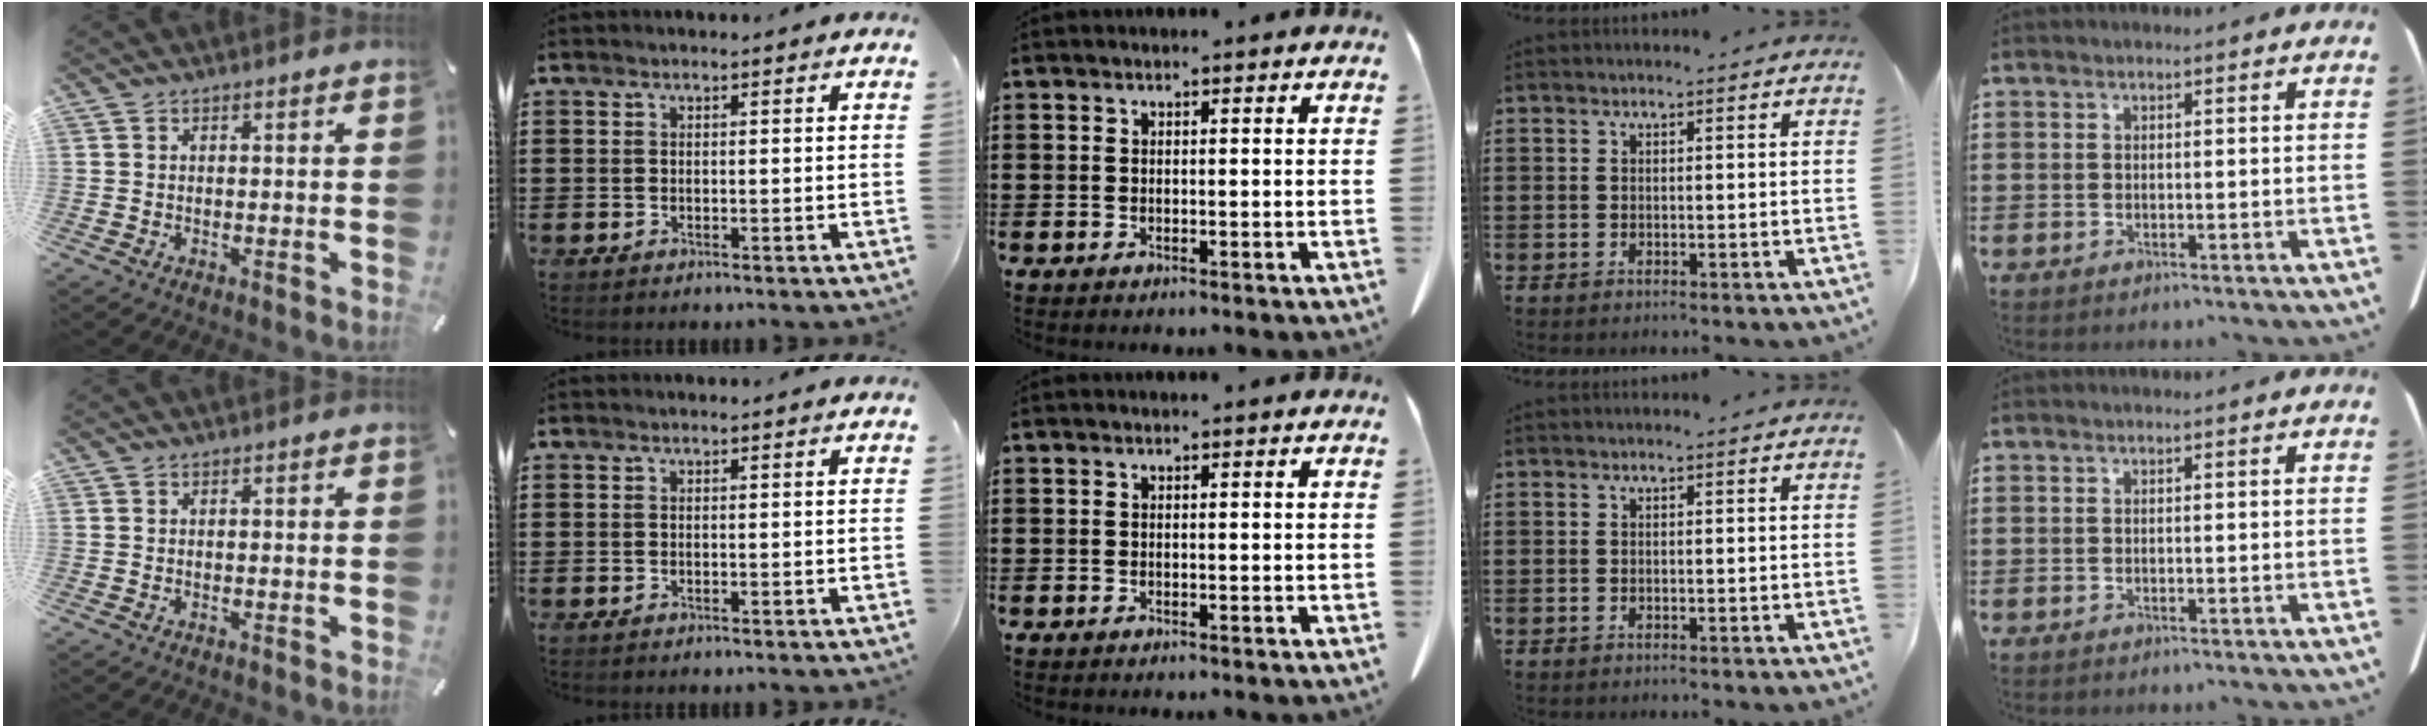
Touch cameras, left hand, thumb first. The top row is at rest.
{}